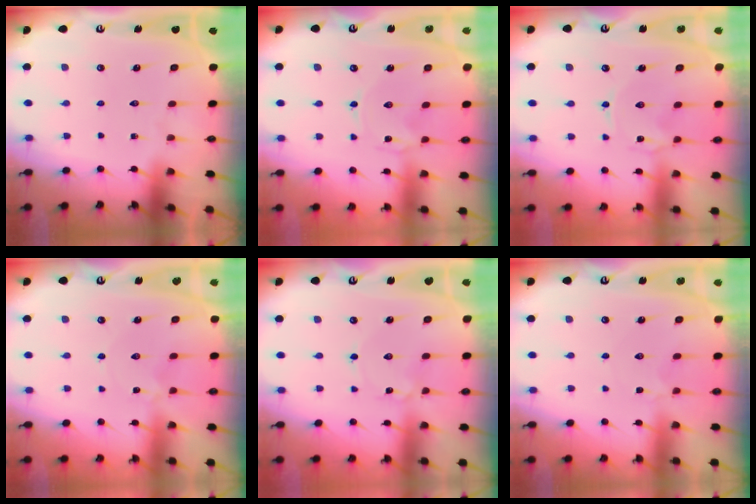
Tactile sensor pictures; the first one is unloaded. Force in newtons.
{"total": 0.0}
{"total": 0.0}
{"total": 0.0}
{"total": 1.1, "press": 1.1, "slide": 0.1}
{"total": 2.6, "press": 2.5, "slide": 0.4}